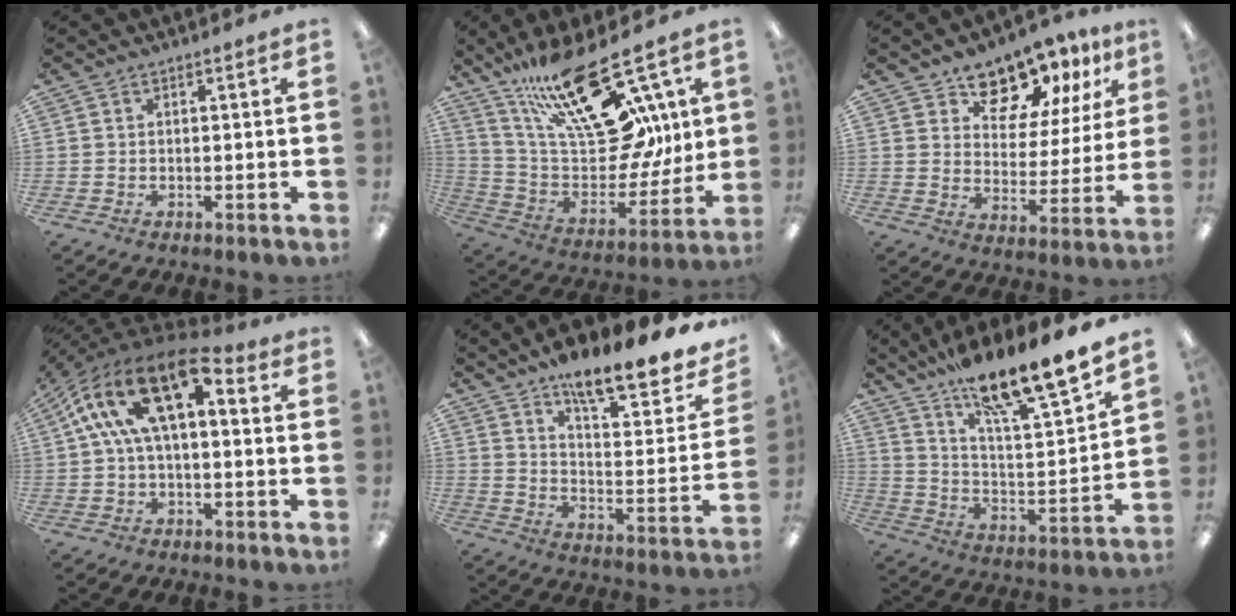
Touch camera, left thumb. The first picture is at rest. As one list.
[{"total": 28.2, "force": [16.7, 11.4, 19.7], "torque": [-0.347, -0.102, 0.285]}, {"total": 13.3, "force": [10.9, 6.6, 3.9], "torque": [-0.065, -0.084, 0.201]}, {"total": 18.5, "force": [7.4, 9.3, 14.2], "torque": [-0.262, -0.041, 0.124]}, {"total": 15.4, "force": [12.6, 4.0, 7.9], "torque": [-0.121, -0.090, 0.211]}, {"total": 18.4, "force": [15.6, 2.0, 9.6], "torque": [-0.154, -0.117, 0.254]}]